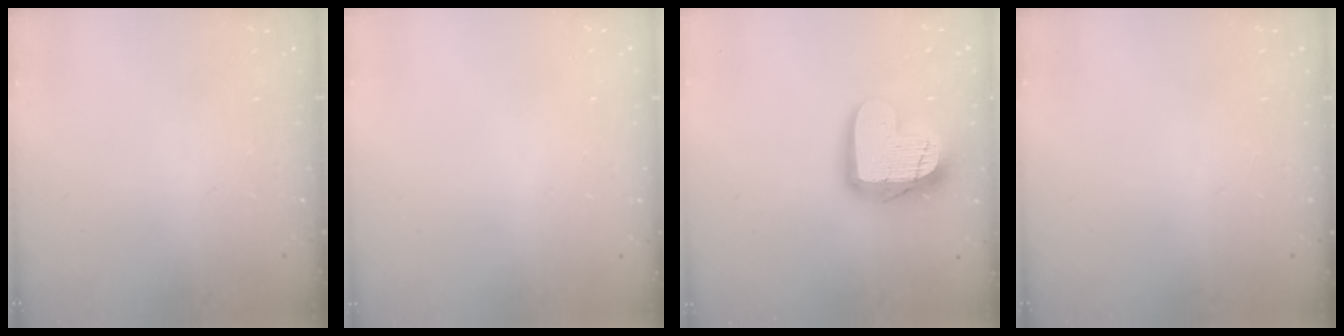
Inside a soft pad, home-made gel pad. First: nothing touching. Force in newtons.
{"total": 0.0}
{"total": 17.3, "press": 17.3, "slide": 1.7}
{"total": 0.0}